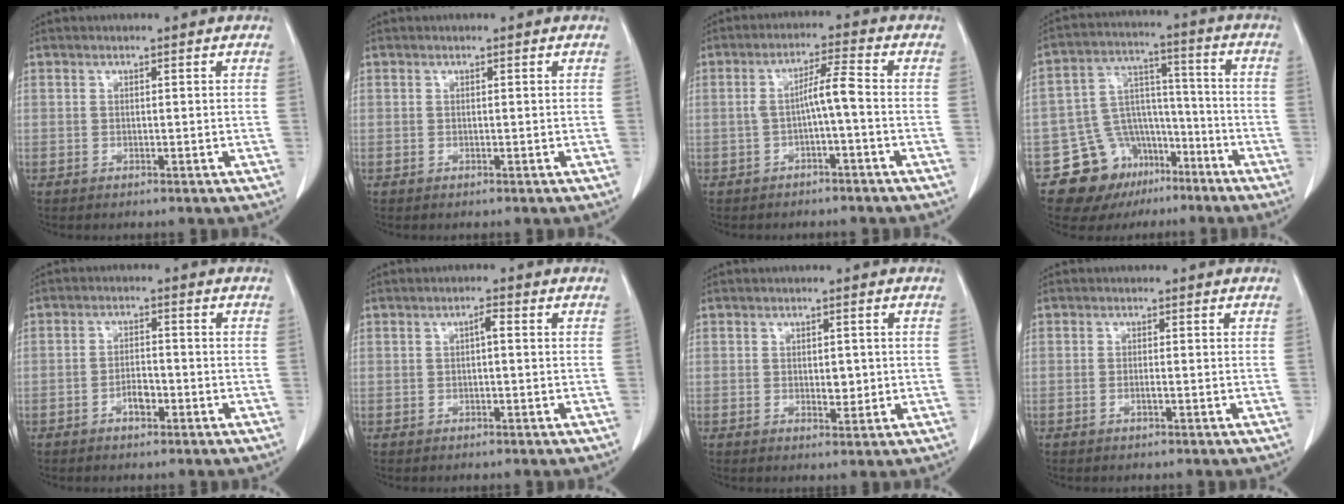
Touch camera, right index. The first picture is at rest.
{"total": 0.0}
{"total": 4.5, "force": [-1.2, -0.1, 4.3], "torque": [-0.076, 0.018, -0.017]}
{"total": 13.0, "force": [-7.9, 9.6, 3.7], "torque": [-0.059, 0.069, -0.113]}
{"total": 3.0, "force": [-1.7, 1.3, 2.2], "torque": [-0.037, 0.006, -0.030]}
{"total": 1.5, "force": [0.1, 0.3, 1.5], "torque": [-0.027, 0.005, 0.002]}
{"total": 2.5, "force": [-0.1, 1.3, 2.1], "torque": [-0.030, -0.001, 0.003]}
{"total": 0.8, "force": [-0.4, 0.0, 0.7], "torque": [-0.014, 0.001, -0.008]}